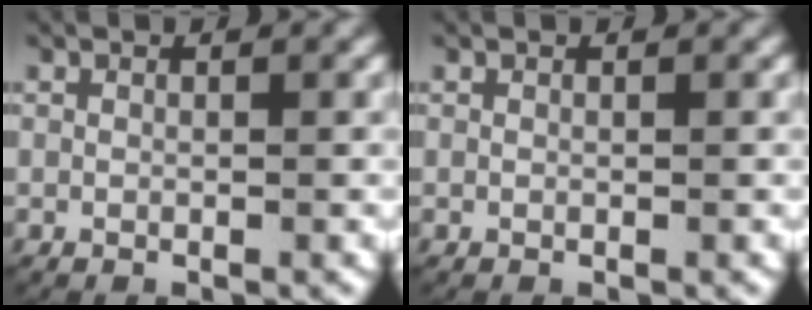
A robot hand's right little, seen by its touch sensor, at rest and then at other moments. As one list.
[{"total": 0.0}]